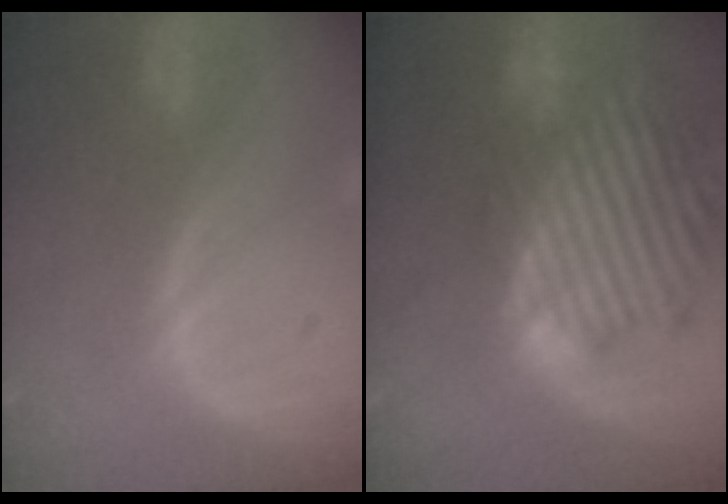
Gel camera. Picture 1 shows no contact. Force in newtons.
{"total": 14.1, "press": 12.1, "slide": 7.2}